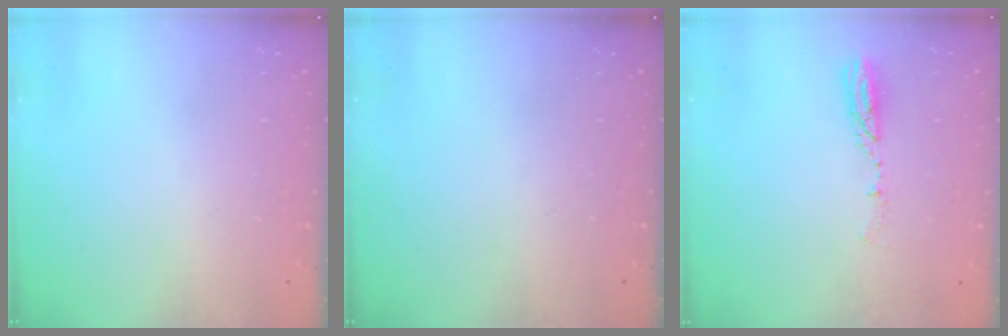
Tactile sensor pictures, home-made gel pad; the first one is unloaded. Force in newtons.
{"total": 0.0}
{"total": 4.8, "press": 4.7, "slide": 1.0}